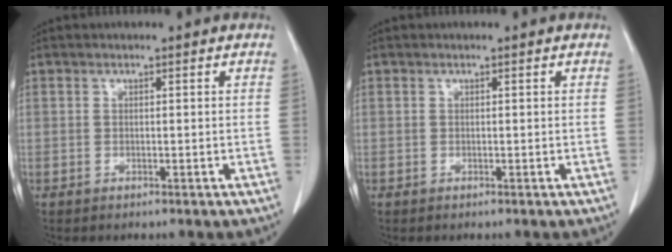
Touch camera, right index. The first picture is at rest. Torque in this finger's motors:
{"motor_torque": [0.03, 0.00, -0.01, 0.01]}